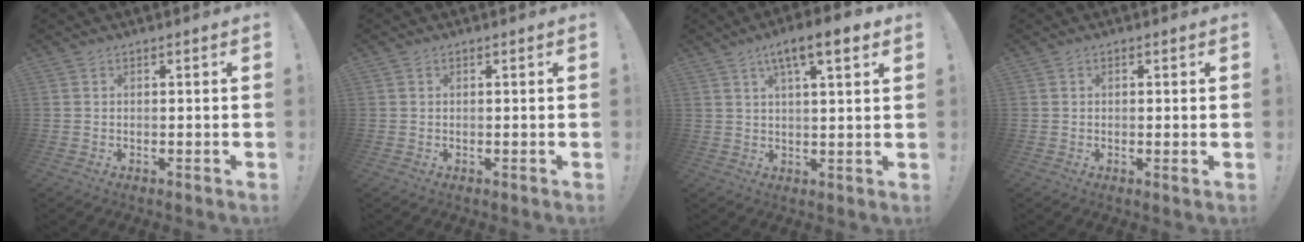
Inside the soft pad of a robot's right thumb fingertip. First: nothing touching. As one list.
[{"total": 0.0}, {"total": 9.4, "force": [5.1, 2.1, 7.7], "torque": [-0.113, -0.019, 0.081]}, {"total": 1.2, "force": [0.2, 0.2, 1.2], "torque": [-0.014, -0.002, 0.000]}]